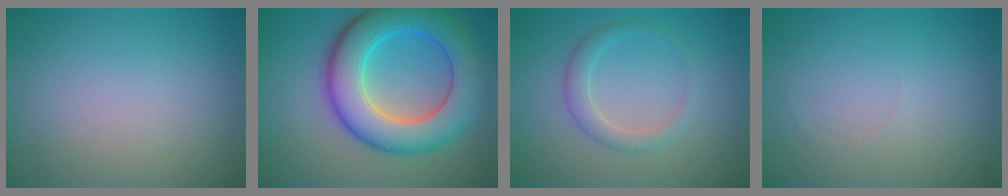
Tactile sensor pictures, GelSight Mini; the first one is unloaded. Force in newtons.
{"total": 9.7, "press": 9.7, "slide": 0.3}
{"total": 1.5, "press": 1.5, "slide": 0.0}
{"total": 0.0}